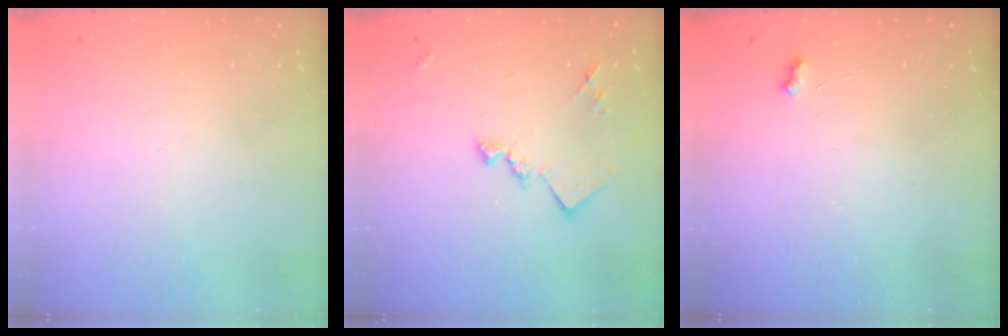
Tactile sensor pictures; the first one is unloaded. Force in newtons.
{"total": 11.9, "press": 11.9, "slide": 0.6}
{"total": 2.3, "press": 2.3, "slide": 0.4}